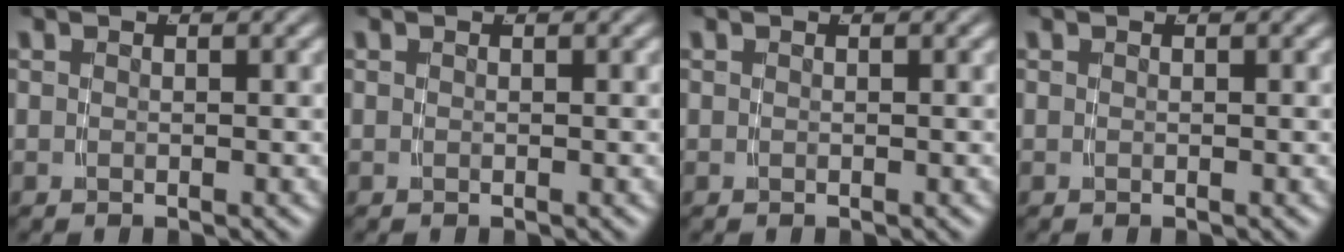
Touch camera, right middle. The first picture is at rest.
{"total": 0.0}
{"total": 0.0}
{"total": 0.0}